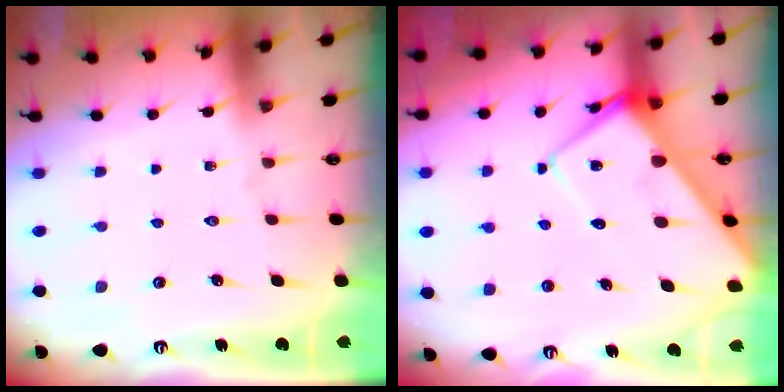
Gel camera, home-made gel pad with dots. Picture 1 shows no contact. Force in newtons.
{"total": 9.4, "press": 9.3, "slide": 0.9}